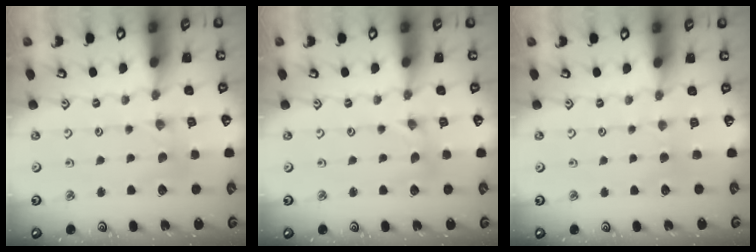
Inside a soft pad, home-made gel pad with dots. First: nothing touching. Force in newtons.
{"total": 0.0}
{"total": 2.0, "press": 2.0, "slide": 0.5}